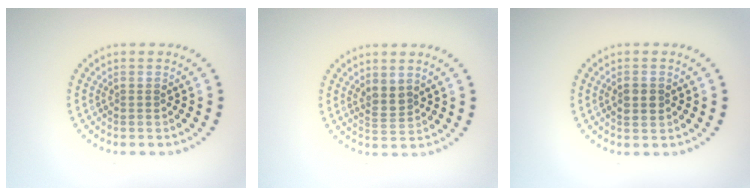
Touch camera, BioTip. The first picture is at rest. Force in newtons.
{"total": 1.8, "press": 1.5, "slide": 0.9}
{"total": 1.4, "press": 1.4, "slide": 0.1}